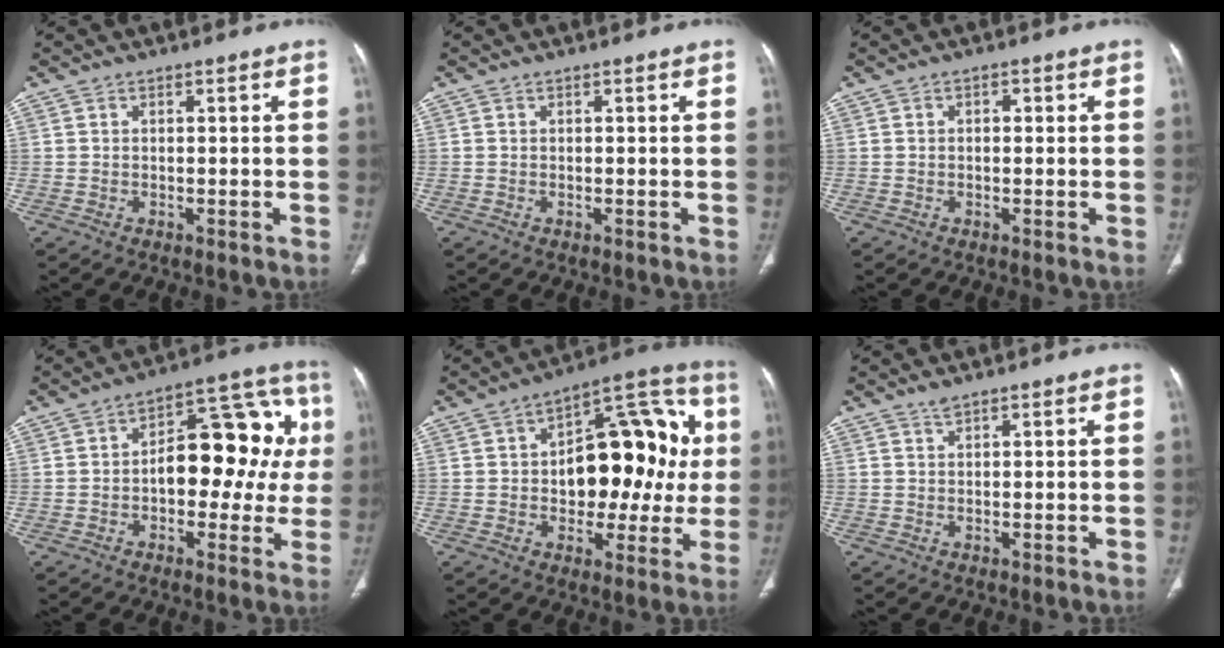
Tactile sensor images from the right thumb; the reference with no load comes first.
{"total": 0.0}
{"total": 0.9, "force": [0.1, 0.7, 0.6], "torque": [0.000, 0.003, -0.004]}
{"total": 17.8, "force": [0.5, 9.9, 14.8], "torque": [-0.149, 0.047, 0.003]}
{"total": 22.0, "force": [1.4, 12.7, 17.9], "torque": [-0.186, 0.032, 0.019]}
{"total": 0.9, "force": [0.8, 0.1, 0.4], "torque": [-0.004, -0.002, 0.016]}